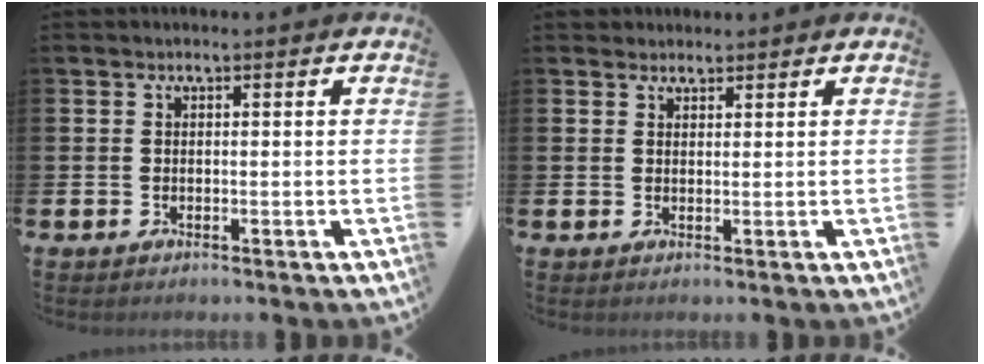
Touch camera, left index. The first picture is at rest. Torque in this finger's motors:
{"motor_torque": [0.88, -1.26, 0.40, 0.02]}